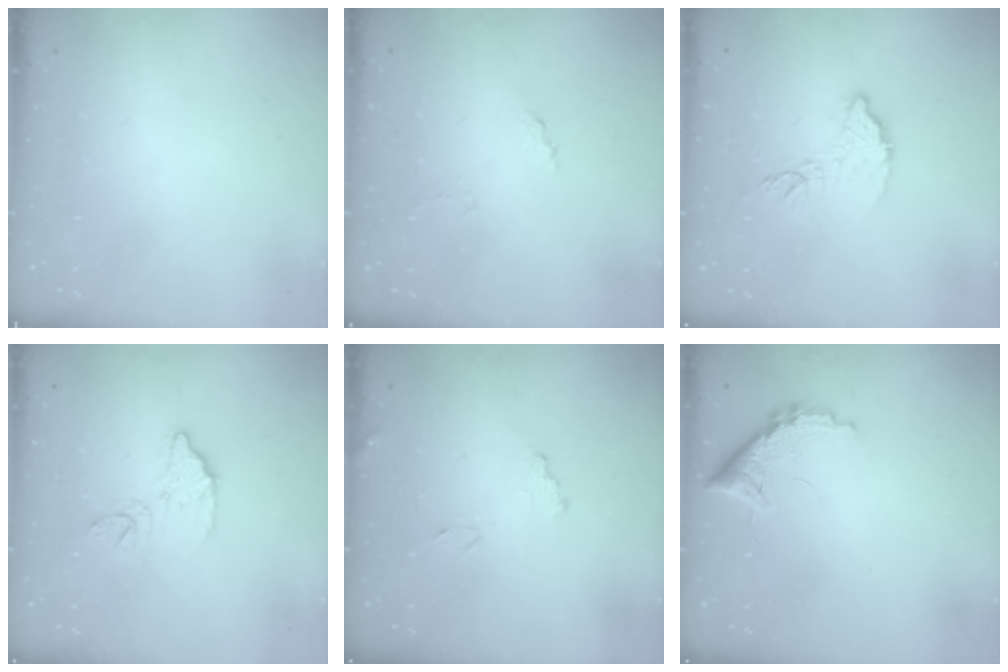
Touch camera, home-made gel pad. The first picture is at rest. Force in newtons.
{"total": 6.9, "press": 6.9, "slide": 0.5}
{"total": 8.9, "press": 8.9, "slide": 0.6}
{"total": 10.7, "press": 10.6, "slide": 0.7}
{"total": 8.8, "press": 8.8, "slide": 0.4}
{"total": 11.1, "press": 11.1, "slide": 0.3}